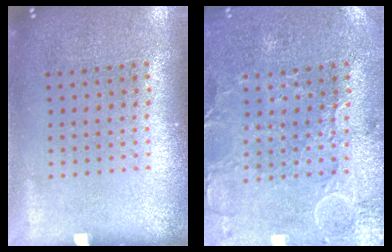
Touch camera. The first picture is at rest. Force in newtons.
{"total": 0.6, "press": 0.3, "slide": 0.5}